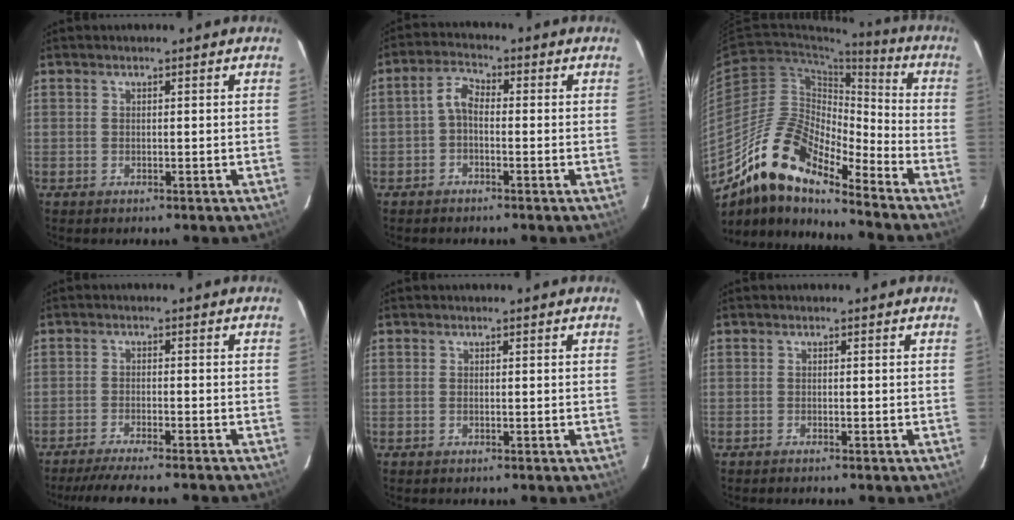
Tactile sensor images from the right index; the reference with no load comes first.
{"total": 3.0, "force": [-1.2, 1.6, 2.2], "torque": [-0.047, 0.013, -0.026]}
{"total": 16.7, "force": [-13.2, 4.5, 9.1], "torque": [-0.154, -0.005, -0.260]}
{"total": 10.2, "force": [-9.1, 0.7, 4.6], "torque": [-0.097, -0.018, -0.142]}
{"total": 0.0}
{"total": 0.6, "force": [-0.6, 0.0, 0.1], "torque": [0.000, -0.002, -0.012]}